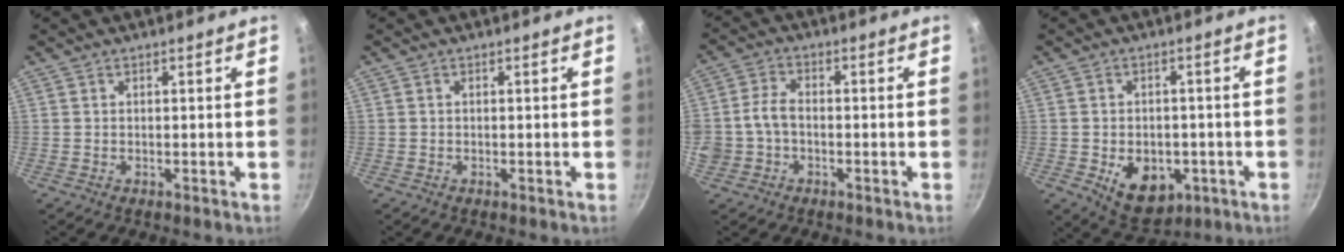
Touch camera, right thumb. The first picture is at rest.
{"total": 0.0}
{"total": 6.3, "force": [-1.2, 4.7, 4.0], "torque": [-0.078, 0.025, -0.029]}
{"total": 10.6, "force": [-3.1, 7.5, 6.9], "torque": [-0.072, 0.000, -0.030]}